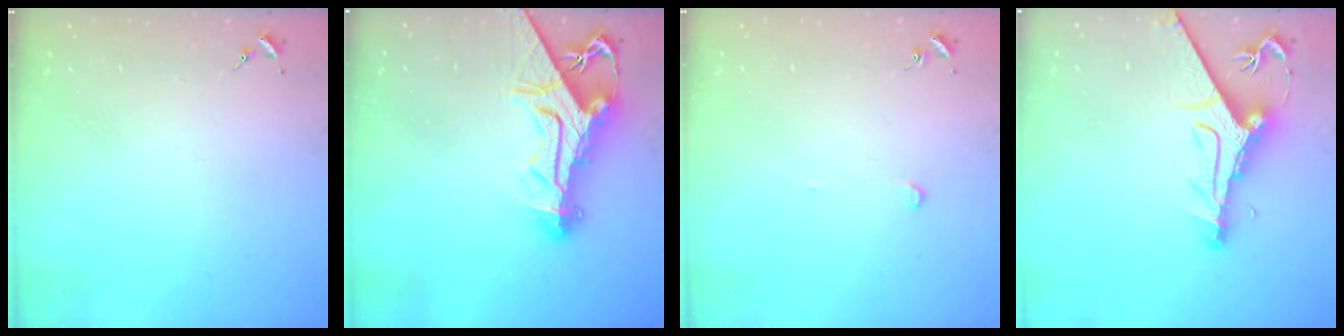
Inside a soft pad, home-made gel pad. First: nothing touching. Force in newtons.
{"total": 15.7, "press": 15.6, "slide": 1.6}
{"total": 2.2, "press": 2.2, "slide": 0.2}
{"total": 13.8, "press": 13.7, "slide": 1.5}